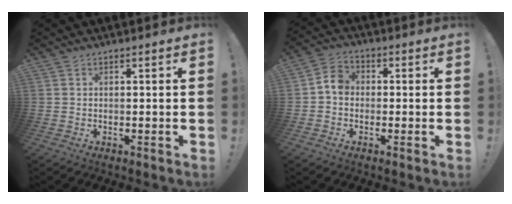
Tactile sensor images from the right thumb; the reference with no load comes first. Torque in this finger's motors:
{"motor_torque": [0.71, 0.90, 0.14, -0.08, -0.02]}